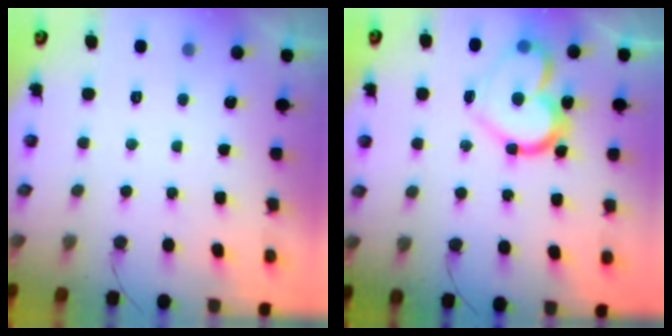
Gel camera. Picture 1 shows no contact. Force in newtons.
{"total": 16.1, "press": 16.0, "slide": 1.5}